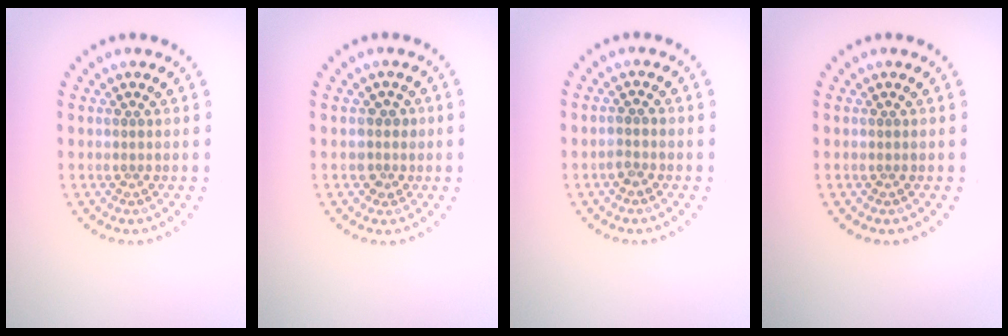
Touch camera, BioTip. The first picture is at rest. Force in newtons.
{"total": 1.5, "press": 1.3, "slide": 0.8}
{"total": 1.2, "press": 1.0, "slide": 0.6}
{"total": 0.0}